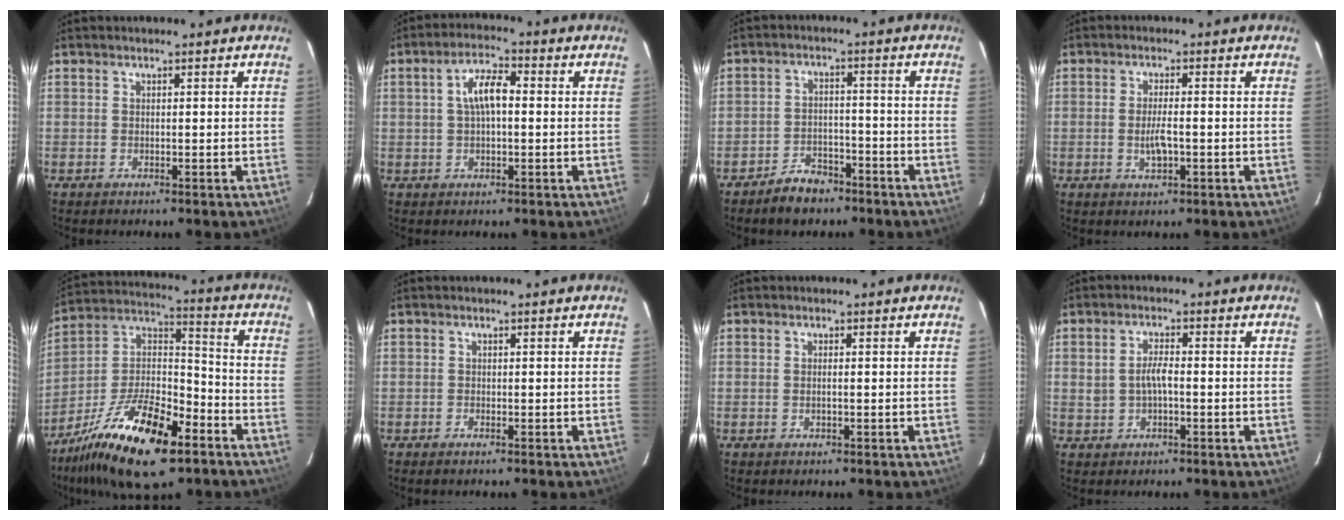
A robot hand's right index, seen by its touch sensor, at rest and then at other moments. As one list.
[{"total": 6.0, "force": [0.5, 2.7, 5.3], "torque": [-0.103, 0.017, 0.012]}, {"total": 6.3, "force": [-4.8, 3.6, 1.9], "torque": [-0.051, 0.018, -0.069]}, {"total": 4.1, "force": [-1.0, 1.2, 3.8], "torque": [-0.072, -0.004, -0.014]}, {"total": 21.5, "force": [-12.5, 8.3, 15.4], "torque": [-0.298, -0.008, -0.221]}, {"total": 0.7, "force": [-0.5, 0.3, 0.3], "torque": [-0.007, -0.003, -0.012]}, {"total": 1.1, "force": [-0.2, 0.0, 1.0], "torque": [-0.020, 0.001, -0.004]}, {"total": 3.5, "force": [-0.3, 1.7, 3.1], "torque": [-0.063, 0.005, -0.002]}]